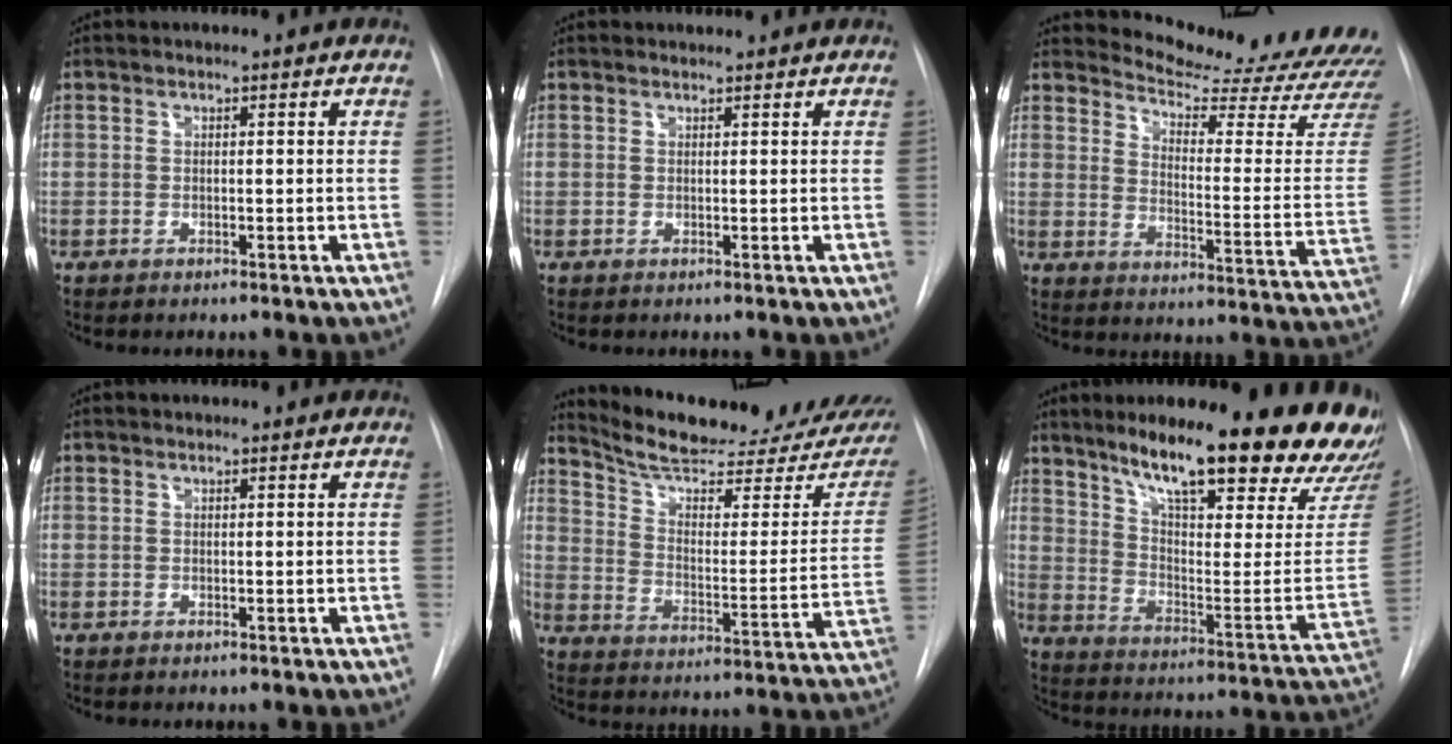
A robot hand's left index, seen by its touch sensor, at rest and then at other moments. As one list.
[{"total": 1.9, "force": [1.9, 0.3, 0.2], "torque": [-0.013, 0.015, 0.023]}, {"total": 22.1, "force": [21.3, 0.8, 5.8], "torque": [-0.089, -0.138, 0.254]}, {"total": 0.7, "force": [0.6, 0.3, 0.4], "torque": [-0.012, 0.009, 0.007]}, {"total": 22.9, "force": [20.5, 3.7, 9.5], "torque": [-0.140, -0.055, 0.279]}, {"total": 28.3, "force": [21.4, 5.1, 17.8], "torque": [-0.241, -0.053, 0.280]}]